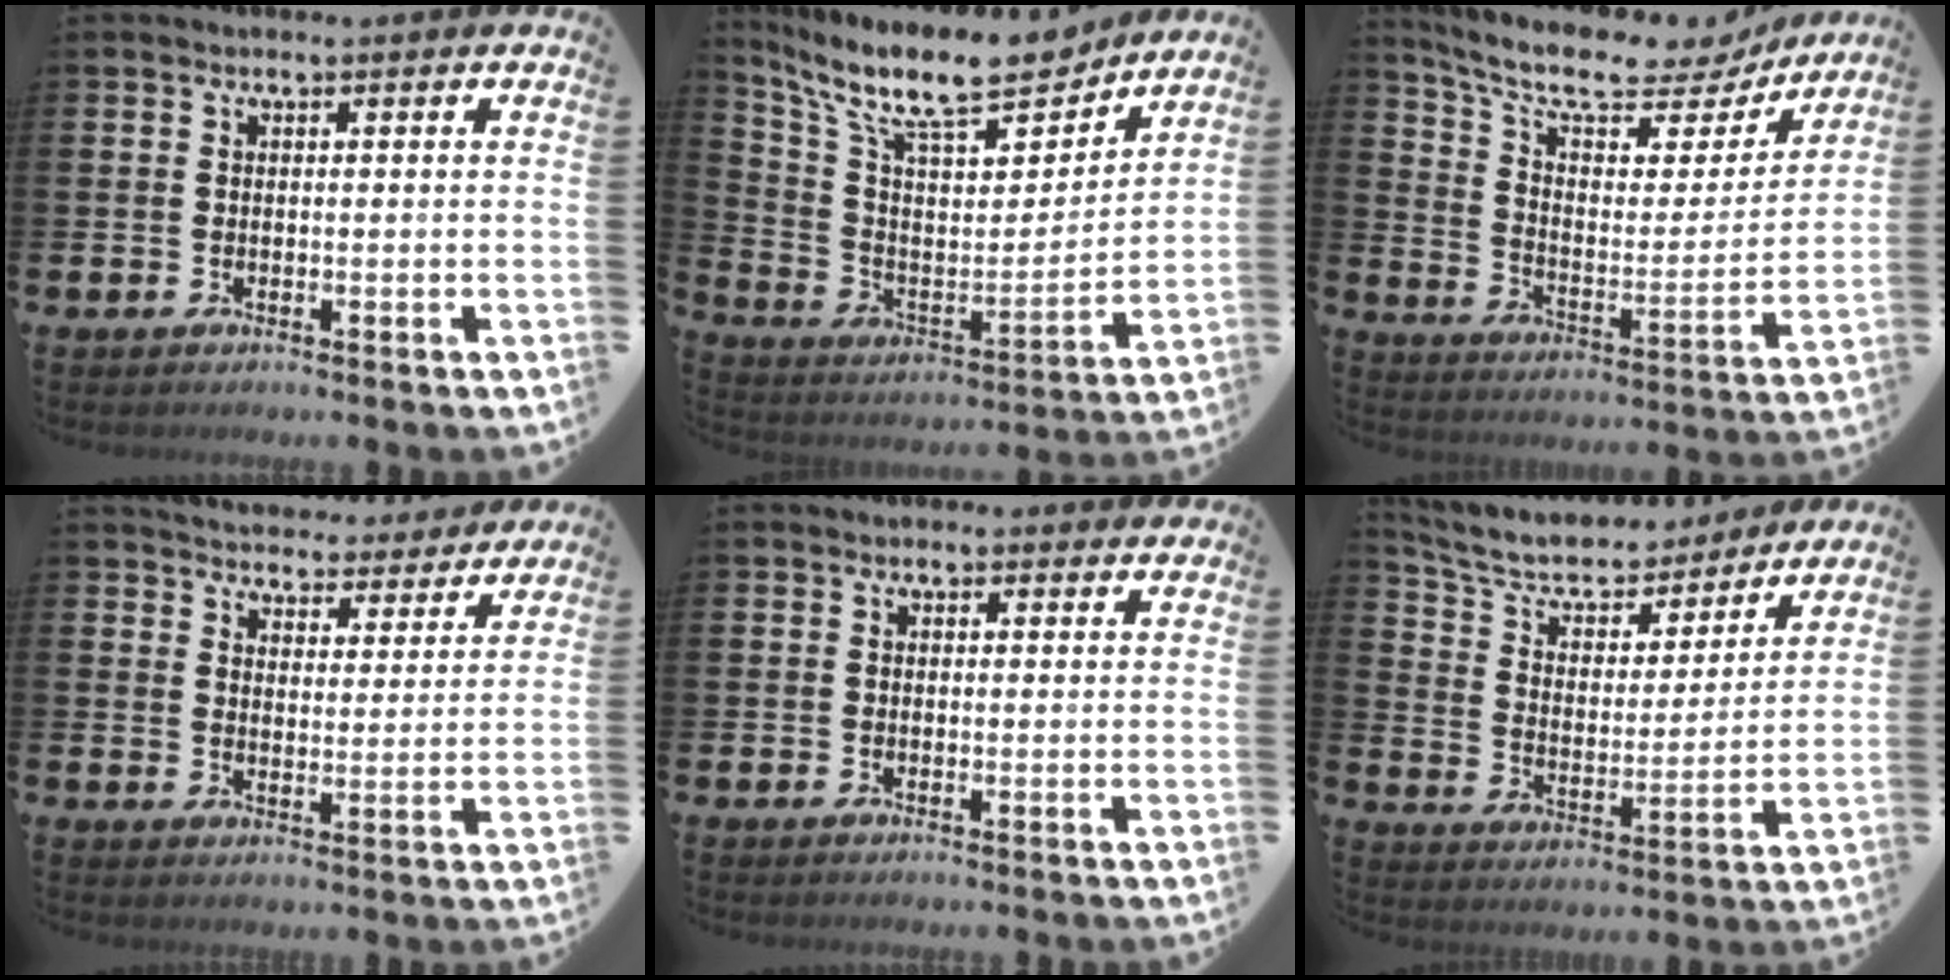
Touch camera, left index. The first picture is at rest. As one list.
[{"total": 13.2, "force": [11.4, 3.2, 5.9], "torque": [-0.141, -0.075, 0.196]}, {"total": 10.5, "force": [9.0, 3.1, 4.3], "torque": [-0.107, -0.063, 0.150]}, {"total": 5.0, "force": [4.8, 1.1, 0.0], "torque": [-0.011, -0.041, 0.082]}, {"total": 0.6, "force": [0.4, 0.4, 0.1], "torque": [-0.002, 0.005, 0.006]}, {"total": 7.7, "force": [6.9, 2.7, 2.1], "torque": [-0.076, -0.050, 0.118]}]